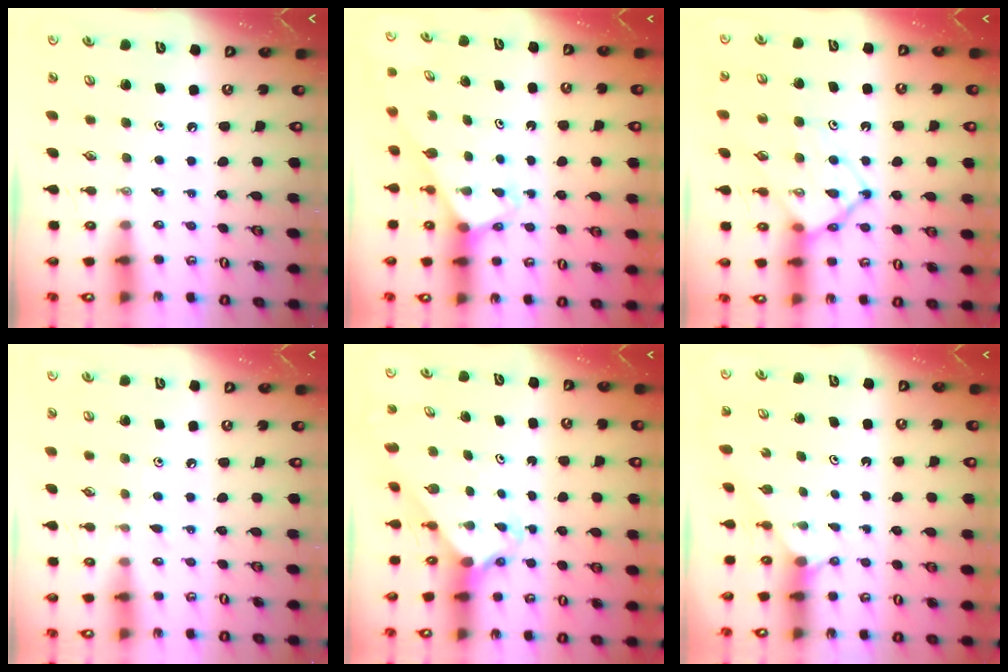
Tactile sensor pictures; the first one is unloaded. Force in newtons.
{"total": 3.2, "press": 3.2, "slide": 0.2}
{"total": 14.9, "press": 14.9, "slide": 1.6}
{"total": 2.5, "press": 2.4, "slide": 0.3}
{"total": 2.3, "press": 2.3, "slide": 0.1}
{"total": 2.2, "press": 2.2, "slide": 0.2}